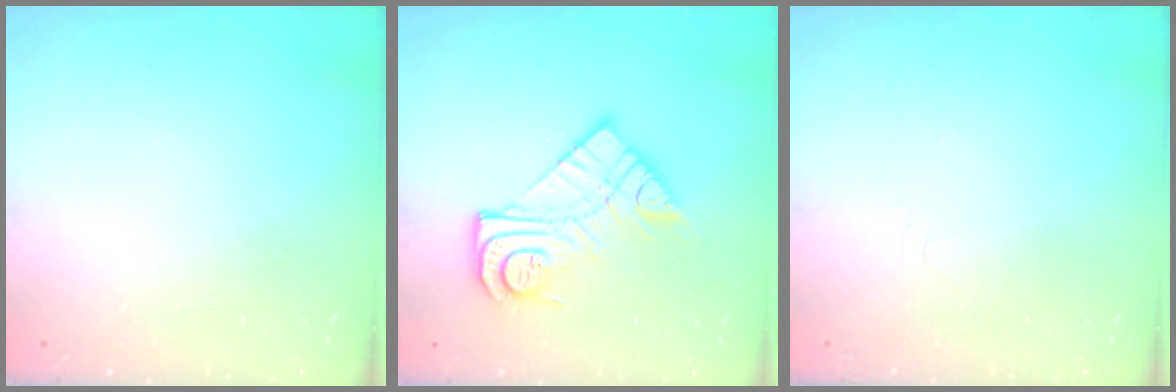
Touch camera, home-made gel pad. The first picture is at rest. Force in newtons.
{"total": 14.6, "press": 14.6, "slide": 0.8}
{"total": 3.6, "press": 3.6, "slide": 0.3}